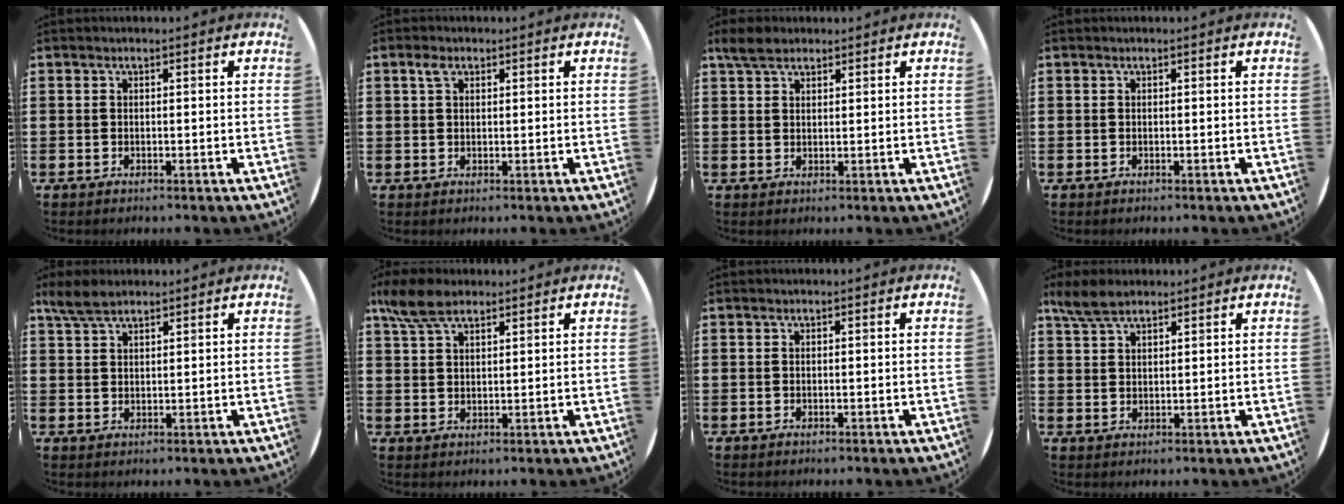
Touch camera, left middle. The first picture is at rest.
{"total": 1.8, "force": [1.0, 1.1, 1.0], "torque": [-0.016, 0.002, 0.017]}
{"total": 3.2, "force": [2.7, 1.3, 1.2], "torque": [-0.021, 0.003, 0.049]}
{"total": 0.0}
{"total": 3.9, "force": [3.2, 1.2, 1.9], "torque": [-0.044, 0.002, 0.060]}
{"total": 5.9, "force": [4.5, 2.4, 3.0], "torque": [-0.069, -0.001, 0.085]}
{"total": 0.0}
{"total": 4.5, "force": [3.7, 1.4, 2.1], "torque": [-0.050, 0.000, 0.069]}